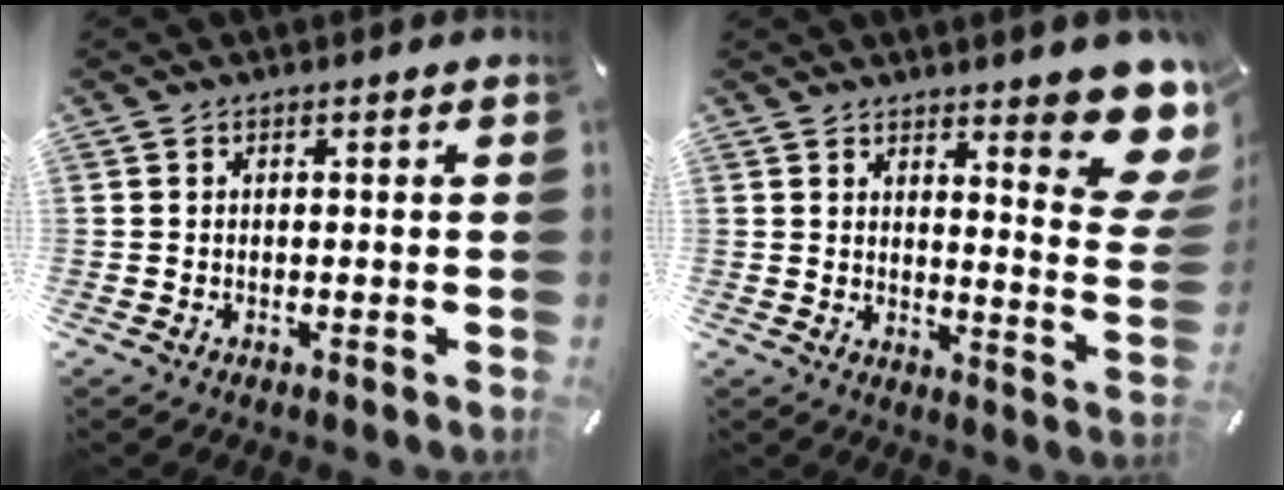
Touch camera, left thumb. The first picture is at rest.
{"total": 13.6, "force": [9.2, 3.5, 9.4], "torque": [-0.115, -0.079, 0.155]}